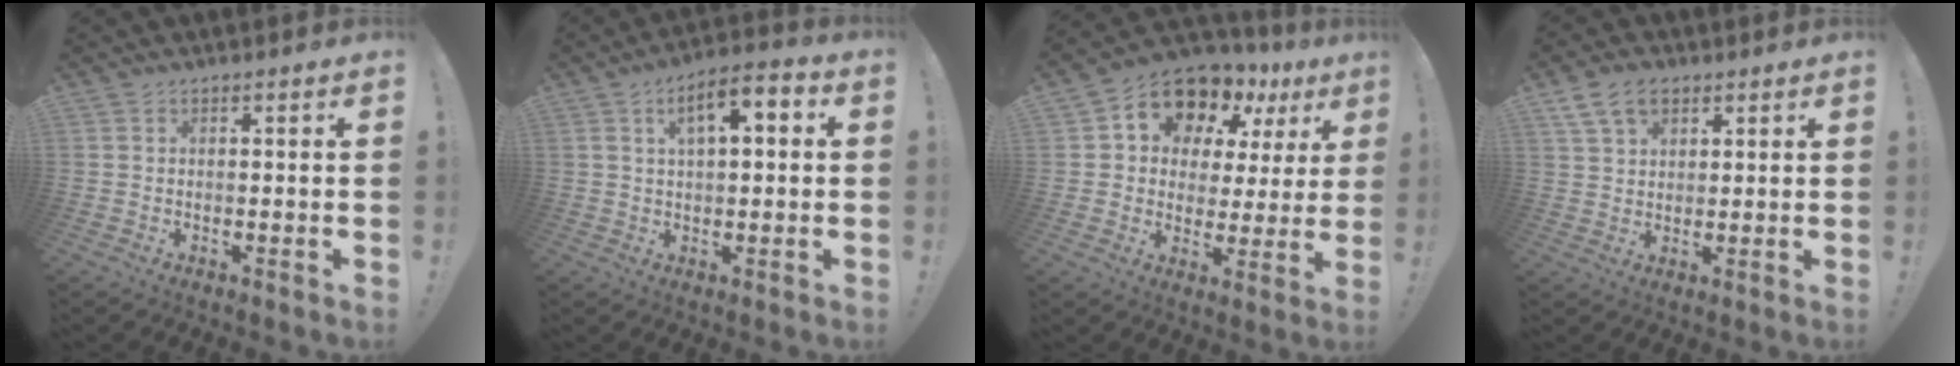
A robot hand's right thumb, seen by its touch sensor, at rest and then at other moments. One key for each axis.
{"total": 8.1, "fx": 2.4, "fy": 3.4, "fz": 7.0, "tx": -0.099, "ty": -0.006, "tz": 0.038}
{"total": 12.6, "fx": 8.9, "fy": 7.5, "fz": 4.9, "tx": -0.084, "ty": -0.072, "tz": 0.160}
{"total": 8.6, "fx": 4.8, "fy": 5.6, "fz": 4.4, "tx": -0.073, "ty": -0.008, "tz": 0.094}